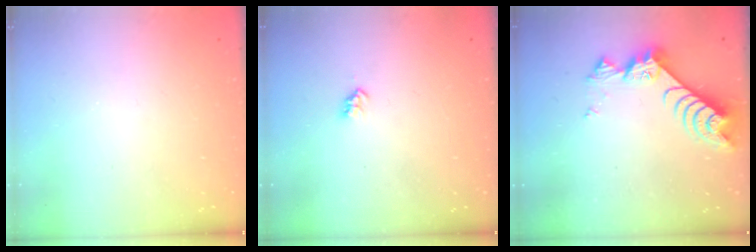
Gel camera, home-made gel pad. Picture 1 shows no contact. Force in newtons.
{"total": 2.6, "press": 2.5, "slide": 0.4}
{"total": 7.9, "press": 7.9, "slide": 0.7}